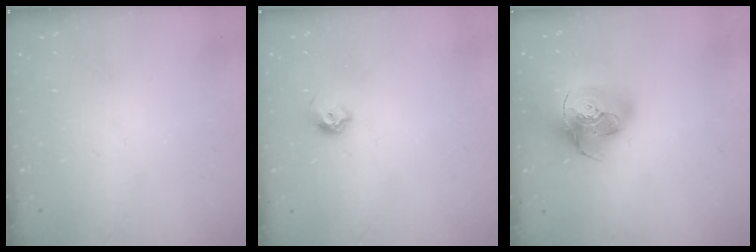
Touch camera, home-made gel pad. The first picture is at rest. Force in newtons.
{"total": 6.8, "press": 6.7, "slide": 1.2}
{"total": 18.8, "press": 18.6, "slide": 2.5}